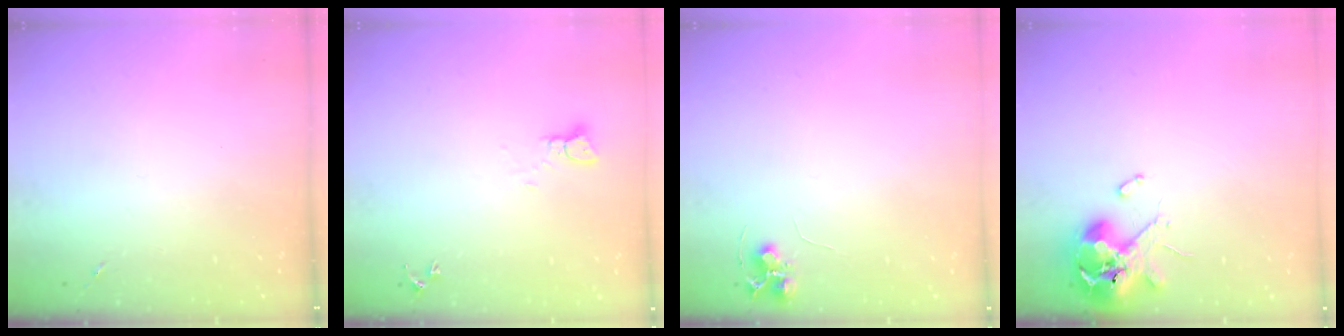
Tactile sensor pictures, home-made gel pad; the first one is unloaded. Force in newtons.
{"total": 2.1, "press": 2.1, "slide": 0.2}
{"total": 6.9, "press": 6.9, "slide": 0.7}
{"total": 10.7, "press": 10.6, "slide": 1.4}